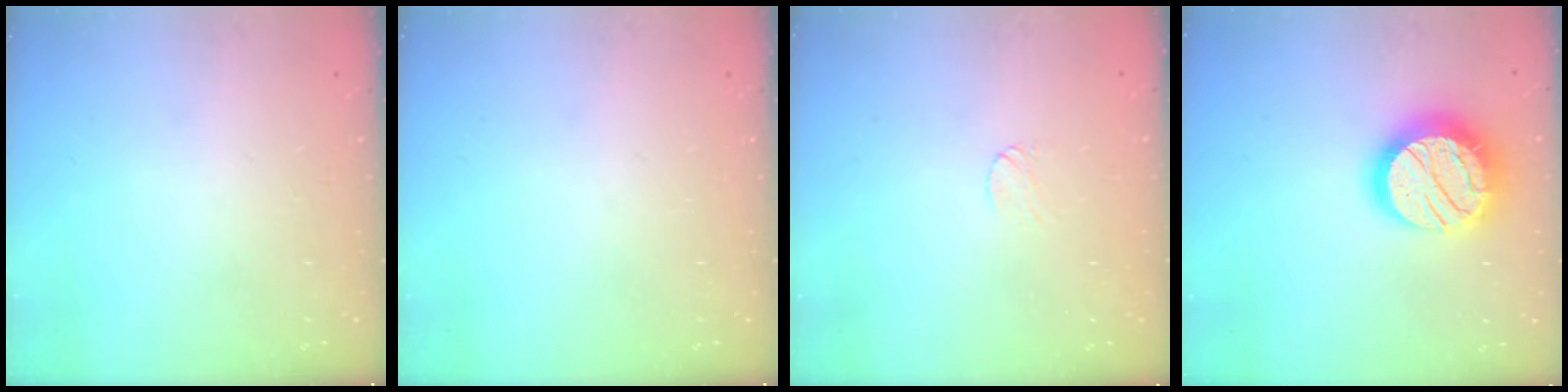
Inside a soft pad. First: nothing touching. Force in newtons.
{"total": 0.0}
{"total": 3.1, "press": 3.1, "slide": 0.3}
{"total": 21.0, "press": 20.9, "slide": 1.4}